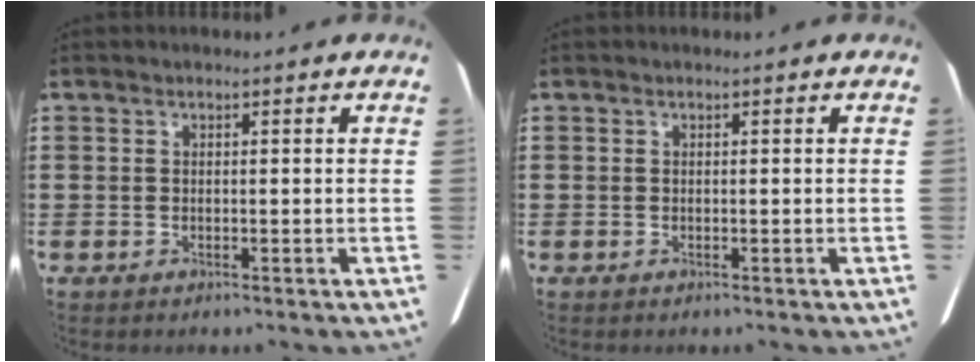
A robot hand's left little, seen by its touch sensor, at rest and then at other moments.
{"total": 0.0}